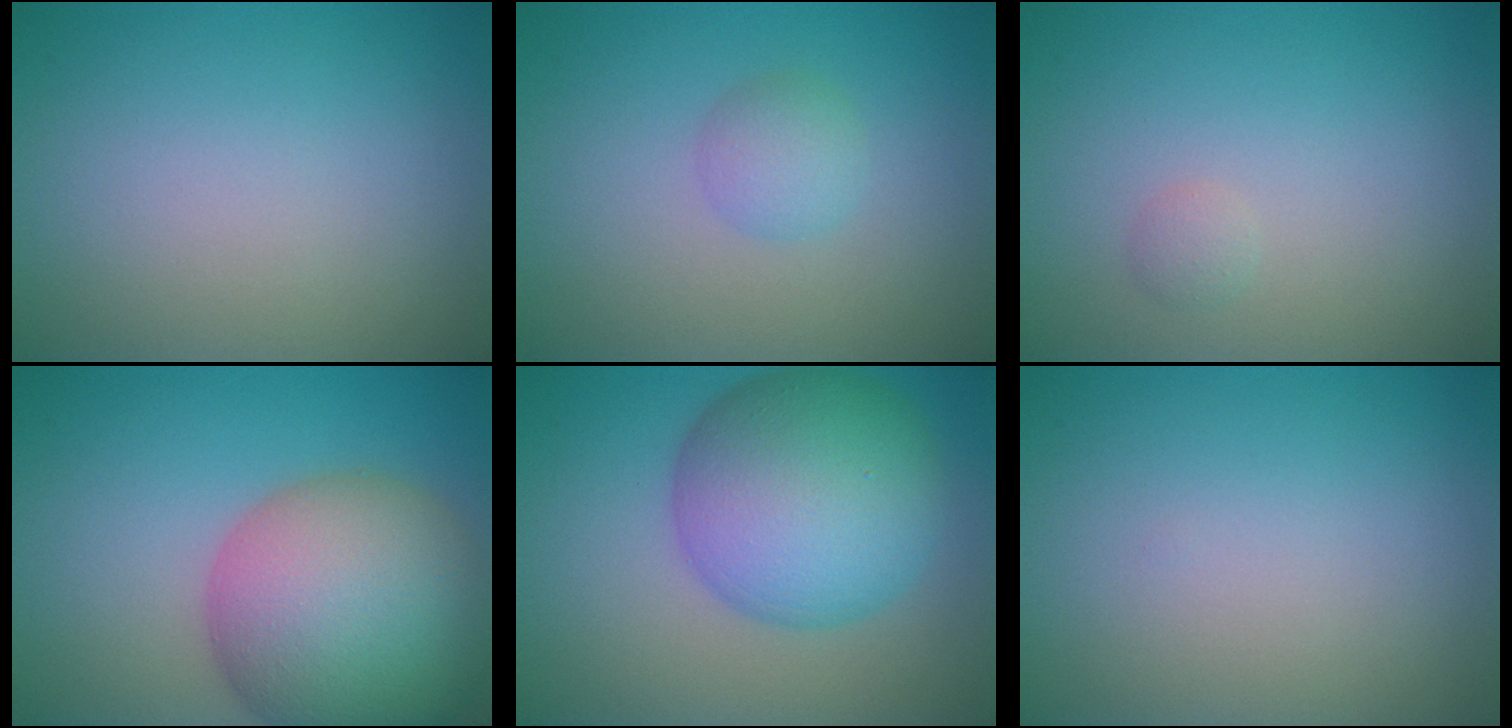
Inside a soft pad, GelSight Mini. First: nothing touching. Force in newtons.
{"total": 1.8, "press": 1.8, "slide": 0.0}
{"total": 0.7, "press": 0.7, "slide": 0.0}
{"total": 13.0, "press": 13.0, "slide": 0.5}
{"total": 10.3, "press": 10.3, "slide": 0.2}
{"total": 0.0}